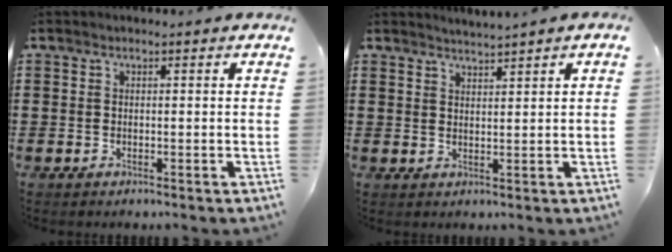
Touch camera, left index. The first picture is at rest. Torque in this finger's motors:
{"motor_torque": [1.08, -1.06, 0.34, 0.07]}